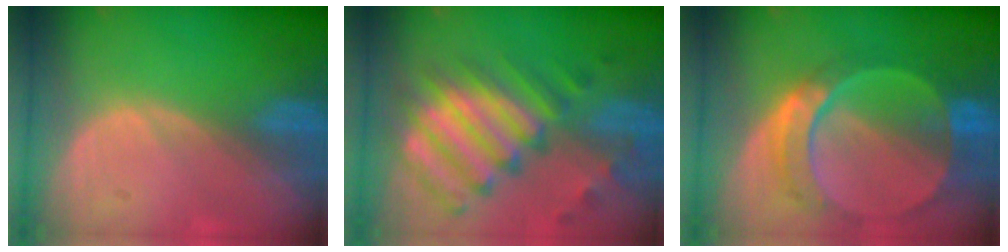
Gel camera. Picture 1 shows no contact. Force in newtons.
{"total": 11.9, "press": 10.4, "slide": 5.7}
{"total": 9.3, "press": 8.1, "slide": 4.6}